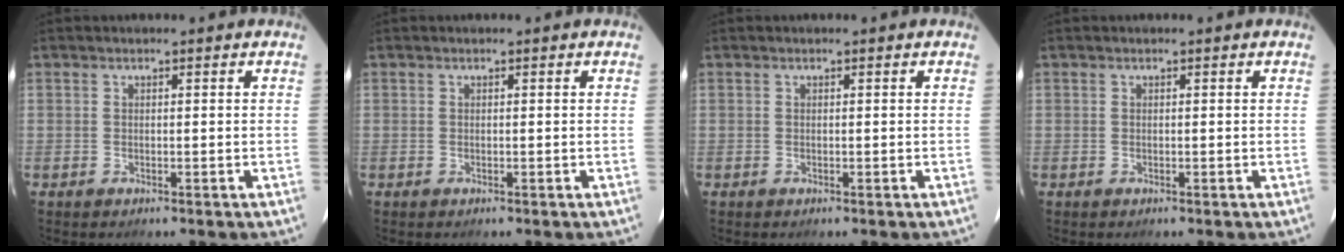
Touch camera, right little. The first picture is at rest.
{"total": 0.0}
{"total": 0.0}
{"total": 0.0}